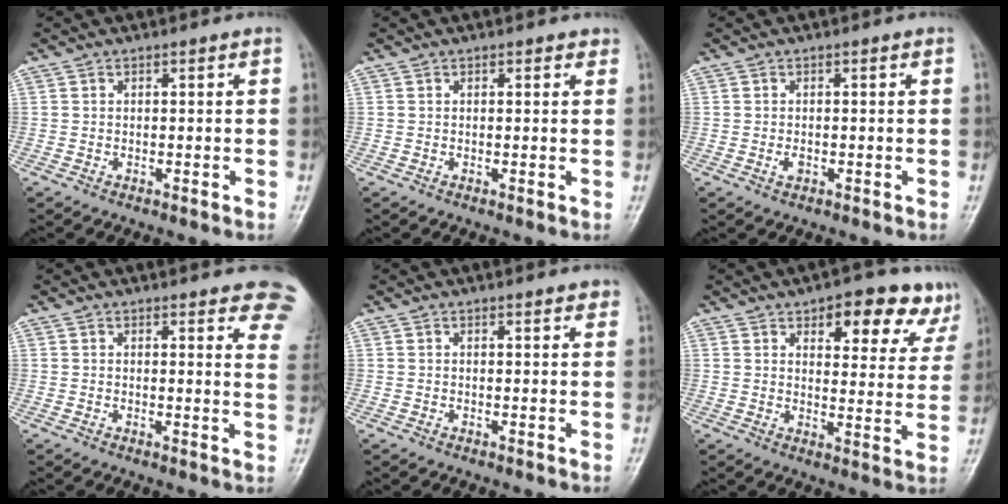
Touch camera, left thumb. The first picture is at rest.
{"total": 1.1, "force": [0.8, 0.7, 0.5], "torque": [0.002, -0.003, 0.005]}
{"total": 1.2, "force": [-0.3, 0.8, 0.9], "torque": [-0.014, -0.001, -0.005]}
{"total": 10.1, "force": [8.3, 2.8, 5.0], "torque": [-0.015, -0.034, 0.069]}
{"total": 2.1, "force": [1.7, 0.7, 1.0], "torque": [0.000, -0.003, 0.018]}
{"total": 14.4, "force": [9.1, 6.5, 9.0], "torque": [-0.052, -0.041, 0.103]}